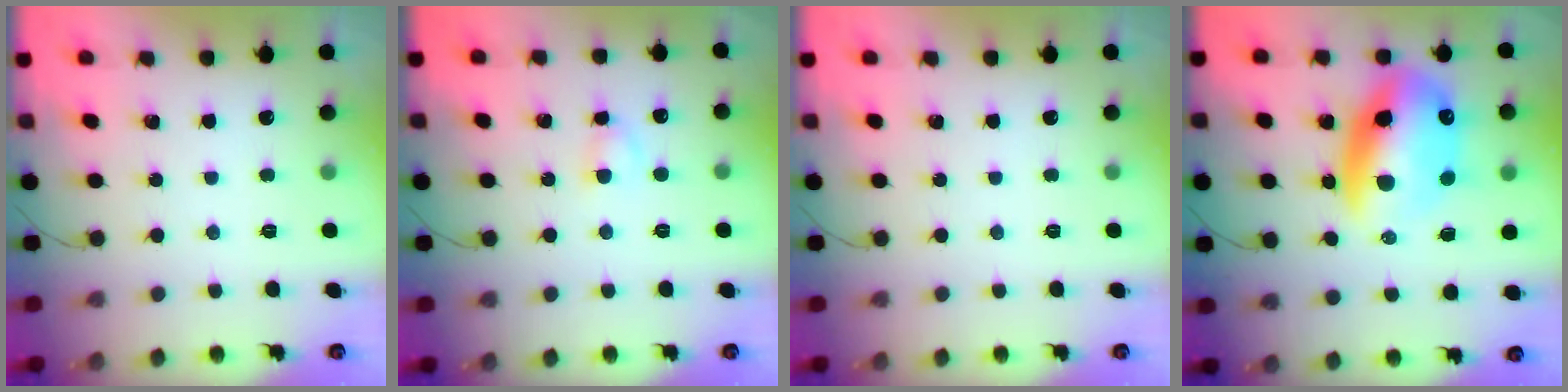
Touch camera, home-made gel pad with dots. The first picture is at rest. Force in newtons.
{"total": 2.8, "press": 2.5, "slide": 1.2}
{"total": 0.0}
{"total": 18.5, "press": 17.9, "slide": 4.7}